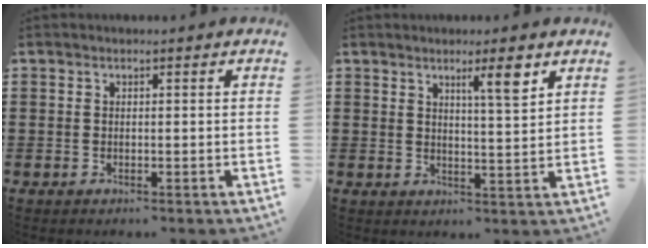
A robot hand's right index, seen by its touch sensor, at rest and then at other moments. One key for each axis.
{"total": 4.9, "fx": 2.9, "fy": 0.4, "fz": 3.9, "tx": -0.060, "ty": -0.007, "tz": 0.042}